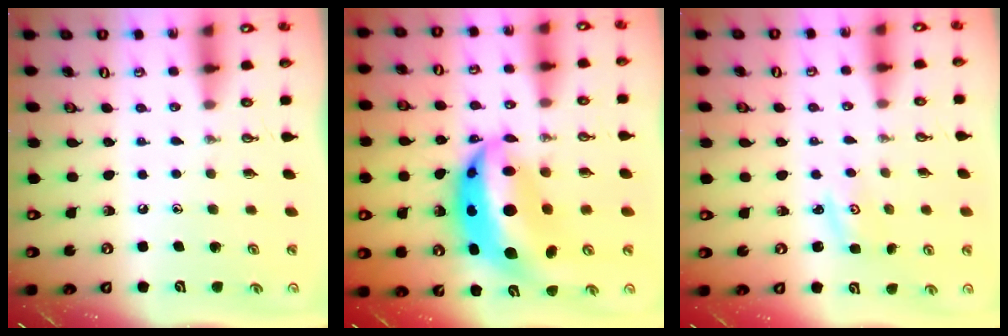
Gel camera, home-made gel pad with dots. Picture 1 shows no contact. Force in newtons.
{"total": 17.0, "press": 16.9, "slide": 1.6}
{"total": 2.7, "press": 2.7, "slide": 0.4}